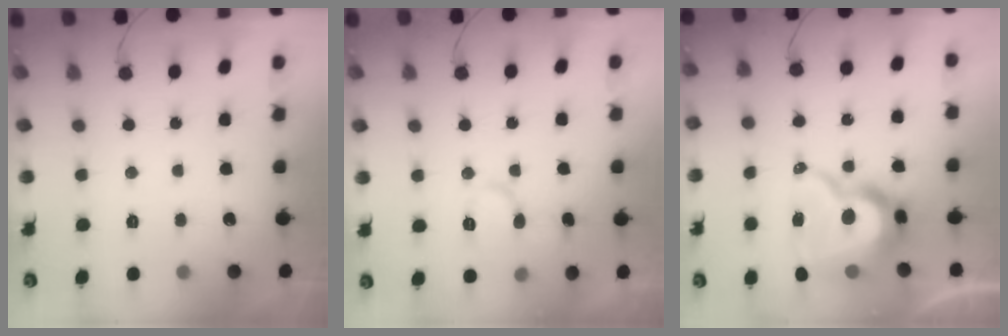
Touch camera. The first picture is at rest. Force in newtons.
{"total": 9.0, "press": 8.9, "slide": 0.7}
{"total": 15.7, "press": 15.7, "slide": 1.3}